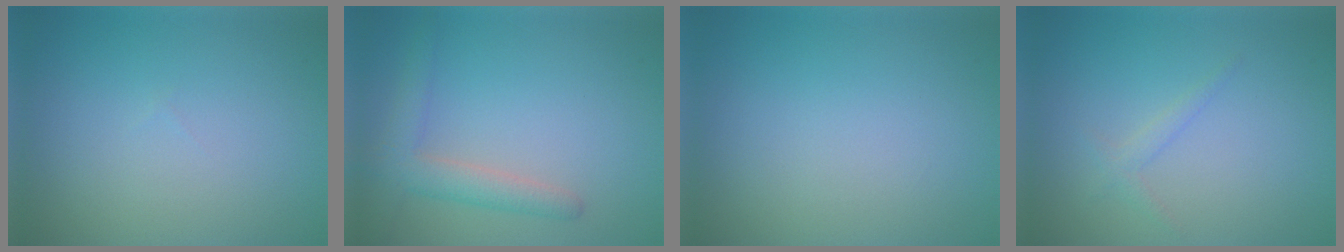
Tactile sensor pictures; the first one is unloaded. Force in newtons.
{"total": 3.0, "press": 3.0, "slide": 0.1}
{"total": 0.0}
{"total": 1.1, "press": 1.1, "slide": 0.1}